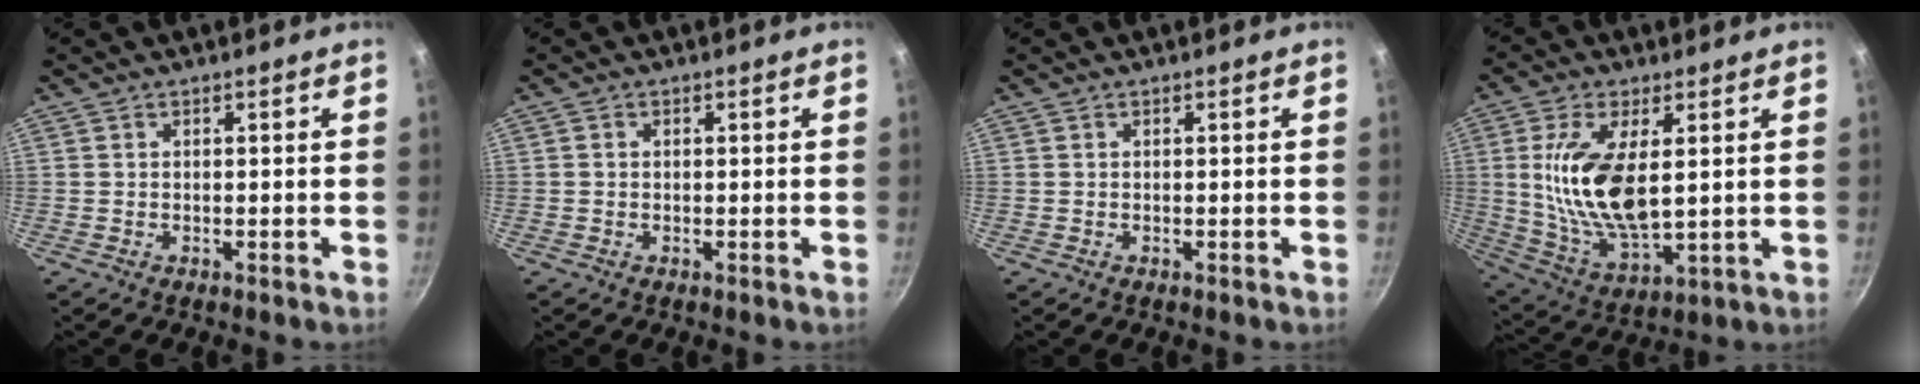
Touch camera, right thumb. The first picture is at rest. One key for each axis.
{"total": 0.6, "fx": 0.0, "fy": 0.6, "fz": 0.3, "tx": -0.004, "ty": 0.003, "tz": -0.001}
{"total": 0.0}
{"total": 15.9, "fx": 2.5, "fy": 7.4, "fz": 13.9, "tx": -0.266, "ty": -0.019, "tz": 0.057}